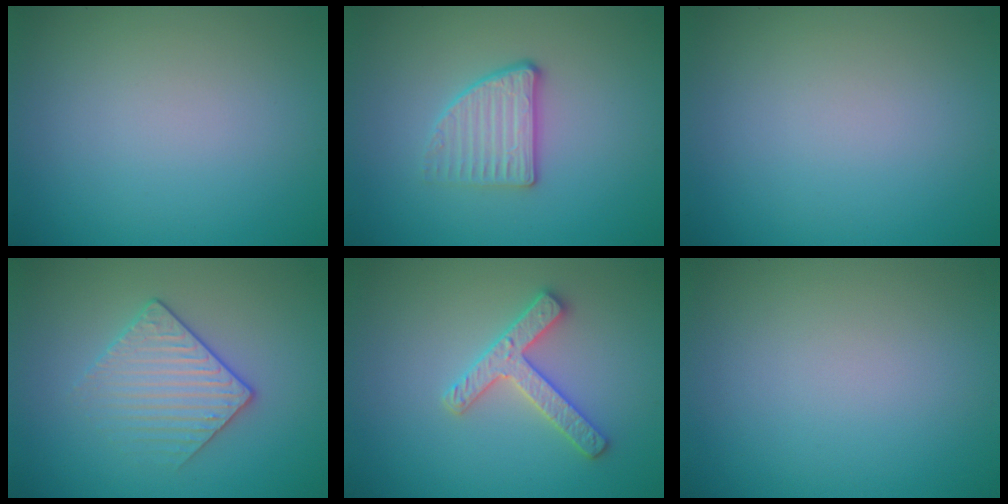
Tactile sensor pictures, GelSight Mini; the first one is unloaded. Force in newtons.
{"total": 2.8, "press": 2.5, "slide": 1.2}
{"total": 0.0}
{"total": 2.9, "press": 2.6, "slide": 1.2}
{"total": 2.9, "press": 2.9, "slide": 0.5}
{"total": 0.0}